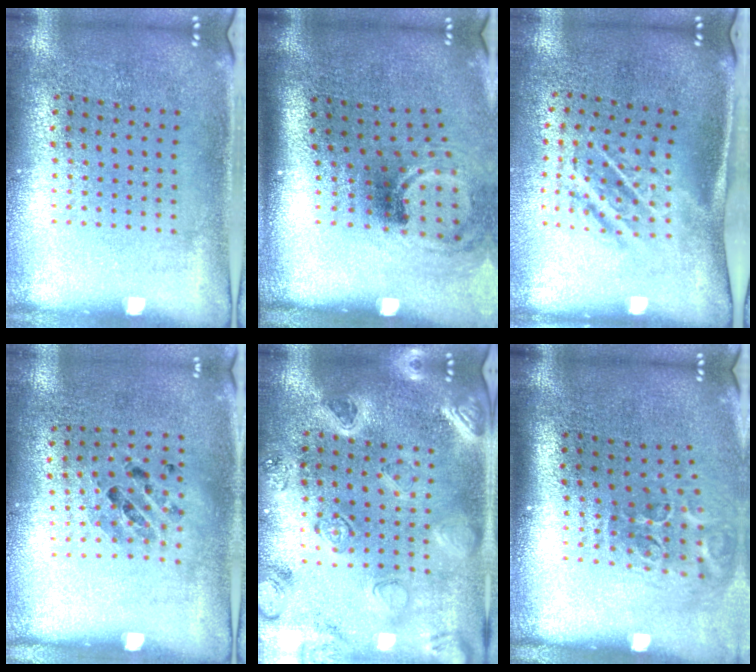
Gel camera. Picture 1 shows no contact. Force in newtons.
{"total": 1.9, "press": 1.2, "slide": 1.5}
{"total": 1.8, "press": 1.2, "slide": 1.4}
{"total": 0.9, "press": 0.7, "slide": 0.5}
{"total": 2.2, "press": 2.2, "slide": 0.2}
{"total": 1.9, "press": 1.1, "slide": 1.5}